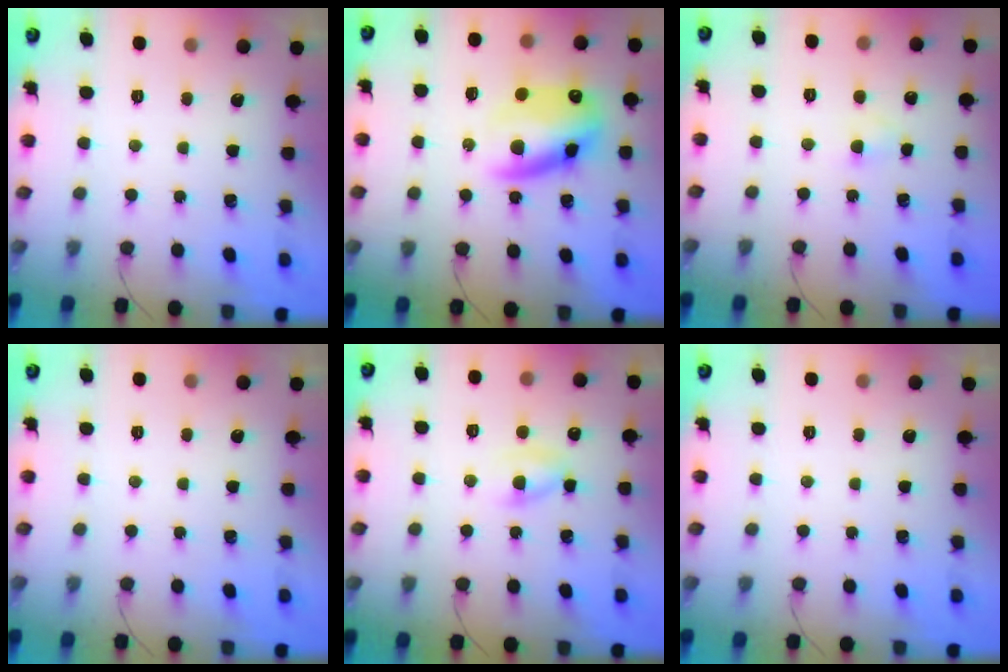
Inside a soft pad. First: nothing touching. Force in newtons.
{"total": 14.0, "press": 13.5, "slide": 3.8}
{"total": 1.8, "press": 1.6, "slide": 0.9}
{"total": 0.0}
{"total": 3.2, "press": 3.0, "slide": 1.1}
{"total": 0.0}